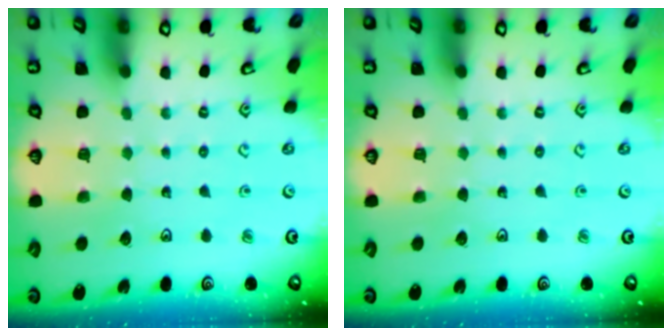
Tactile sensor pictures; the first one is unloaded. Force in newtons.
{"total": 0.0}